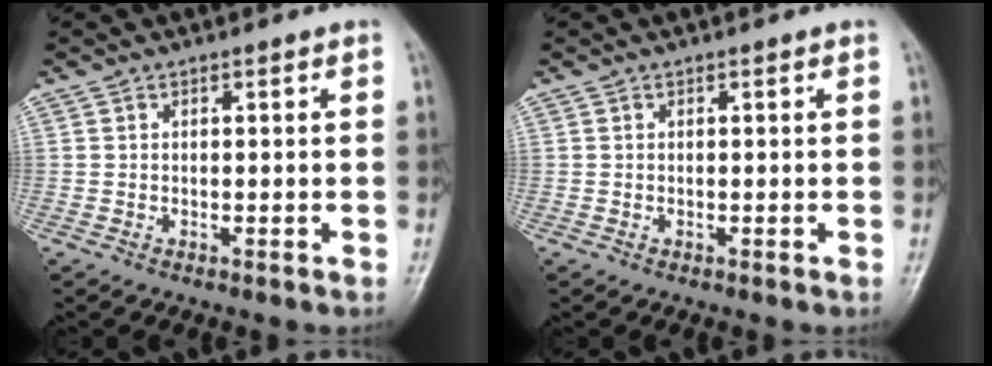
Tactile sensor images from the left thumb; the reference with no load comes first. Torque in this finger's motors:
{"motor_torque": [-0.06, -0.02, 0.09, 0.04, 0.00]}